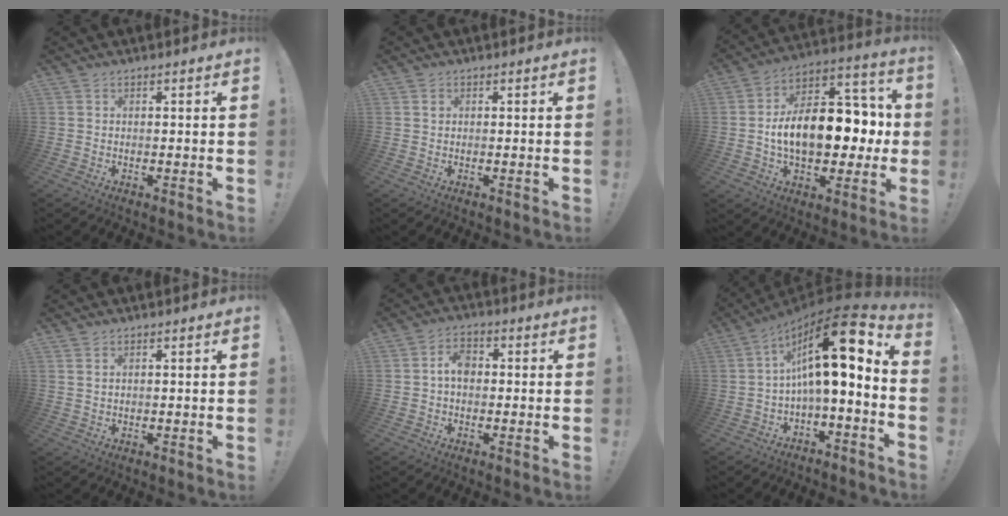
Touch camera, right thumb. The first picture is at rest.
{"total": 0.7, "force": [0.2, 0.6, 0.2], "torque": [-0.001, 0.001, 0.002]}
{"total": 19.1, "force": [-1.5, 11.6, 15.1], "torque": [-0.248, 0.014, -0.019]}
{"total": 1.2, "force": [0.8, 0.5, 0.7], "torque": [-0.013, -0.002, 0.015]}
{"total": 5.5, "force": [0.1, 3.7, 4.1], "torque": [-0.058, 0.009, 0.000]}
{"total": 18.9, "force": [4.5, 5.2, 17.6], "torque": [-0.295, -0.028, 0.071]}